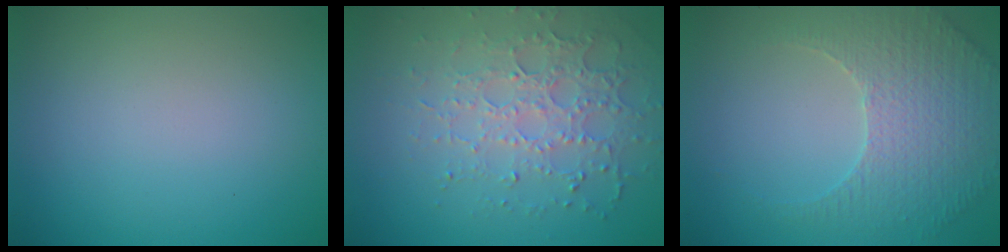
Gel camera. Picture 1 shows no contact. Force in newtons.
{"total": 4.0, "press": 3.8, "slide": 1.4}
{"total": 3.9, "press": 3.6, "slide": 1.4}